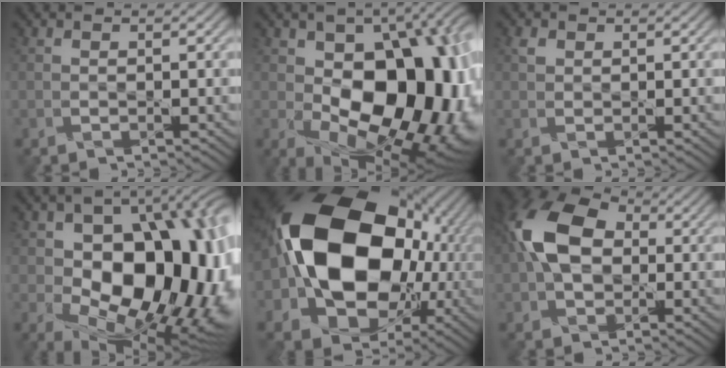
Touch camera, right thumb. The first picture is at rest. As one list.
[{"total": 18.1, "force": [-0.4, 11.3, 14.2], "torque": [-0.186, -0.034, 0.019]}, {"total": 0.9, "force": [0.7, 0.5, 0.1], "torque": [-0.004, 0.003, 0.011]}, {"total": 18.0, "force": [-0.7, 12.1, 13.3], "torque": [-0.163, -0.022, 0.011]}, {"total": 21.3, "force": [1.5, 15.7, 14.4], "torque": [-0.322, -0.022, 0.037]}, {"total": 11.1, "force": [0.6, 7.5, 8.2], "torque": [-0.196, 0.024, -0.007]}]